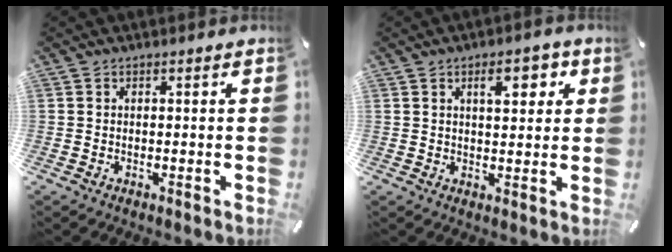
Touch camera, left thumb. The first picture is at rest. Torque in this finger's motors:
{"motor_torque": [0.95, 1.36, 0.36, -0.75, 0.00]}